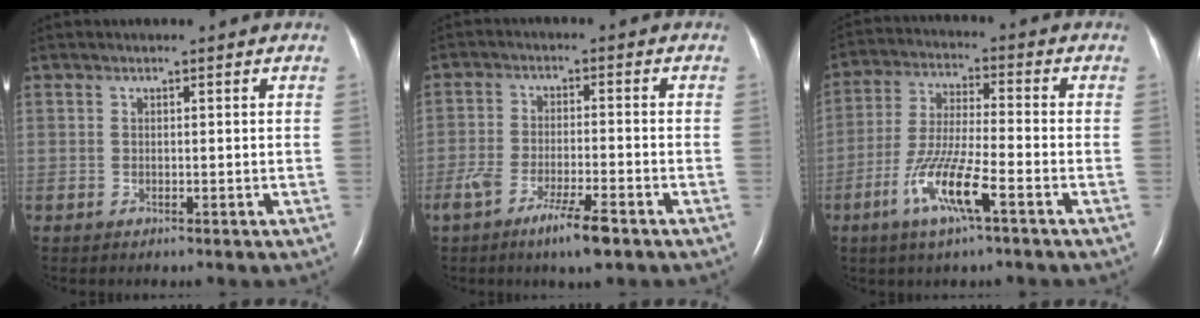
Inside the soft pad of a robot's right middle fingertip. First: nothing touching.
{"total": 7.1, "force": [-4.5, 0.8, 5.4], "torque": [-0.105, -0.012, -0.079]}
{"total": 9.9, "force": [-4.7, 0.8, 8.6], "torque": [-0.179, -0.011, -0.091]}